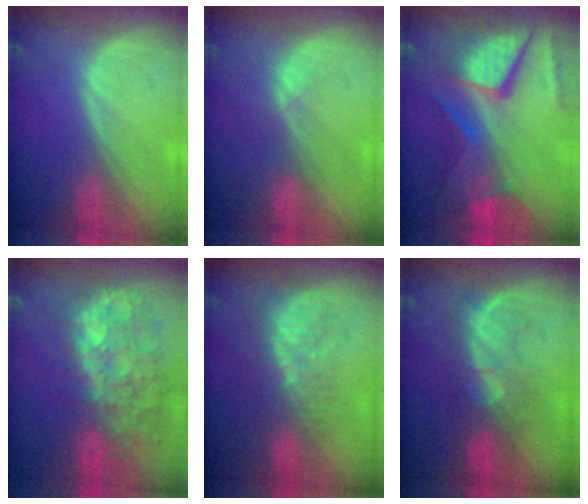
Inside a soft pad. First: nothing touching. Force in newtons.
{"total": 1.4, "press": 1.2, "slide": 0.7}
{"total": 12.0, "press": 9.8, "slide": 6.9}
{"total": 13.5, "press": 11.6, "slide": 6.8}
{"total": 7.8, "press": 7.4, "slide": 2.6}
{"total": 8.0, "press": 7.8, "slide": 2.0}